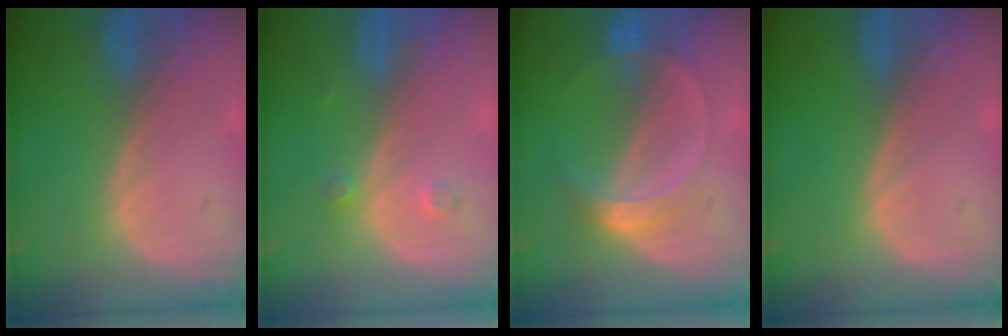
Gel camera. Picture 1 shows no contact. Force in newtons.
{"total": 1.9, "press": 1.6, "slide": 1.0}
{"total": 5.0, "press": 4.5, "slide": 2.1}
{"total": 0.0}